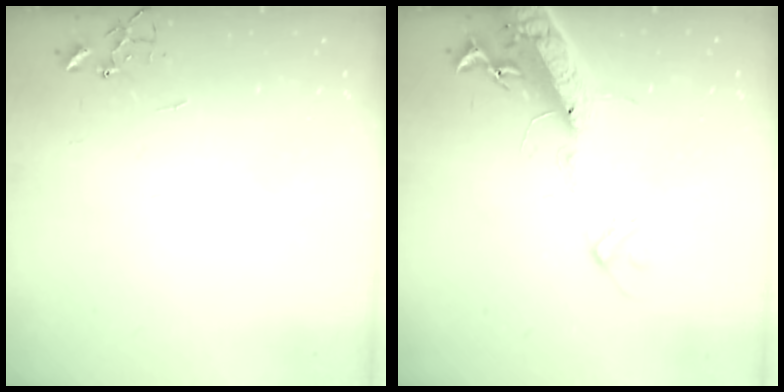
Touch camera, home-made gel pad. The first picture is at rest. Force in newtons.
{"total": 15.6, "press": 15.2, "slide": 3.5}